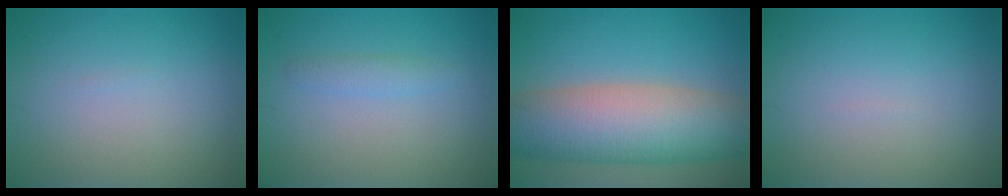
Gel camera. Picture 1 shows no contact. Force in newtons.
{"total": 1.3, "press": 1.3, "slide": 0.0}
{"total": 10.7, "press": 10.7, "slide": 0.6}
{"total": 0.0}